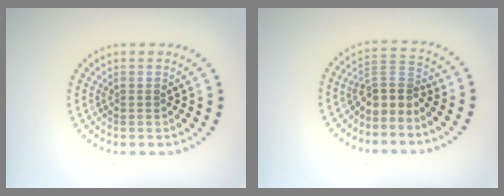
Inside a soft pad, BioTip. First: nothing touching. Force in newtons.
{"total": 3.1, "press": 2.4, "slide": 2.0}